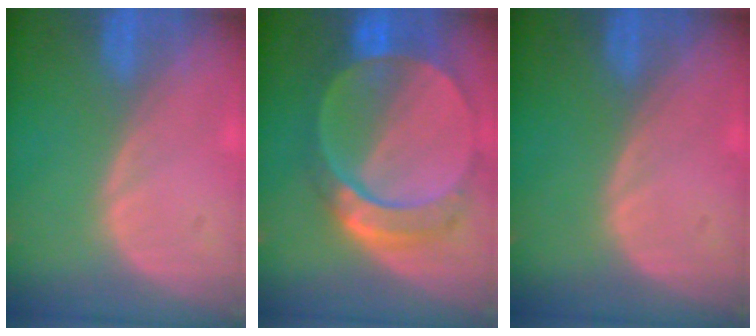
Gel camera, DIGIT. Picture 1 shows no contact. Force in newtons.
{"total": 9.5, "press": 8.3, "slide": 4.4}
{"total": 0.0}